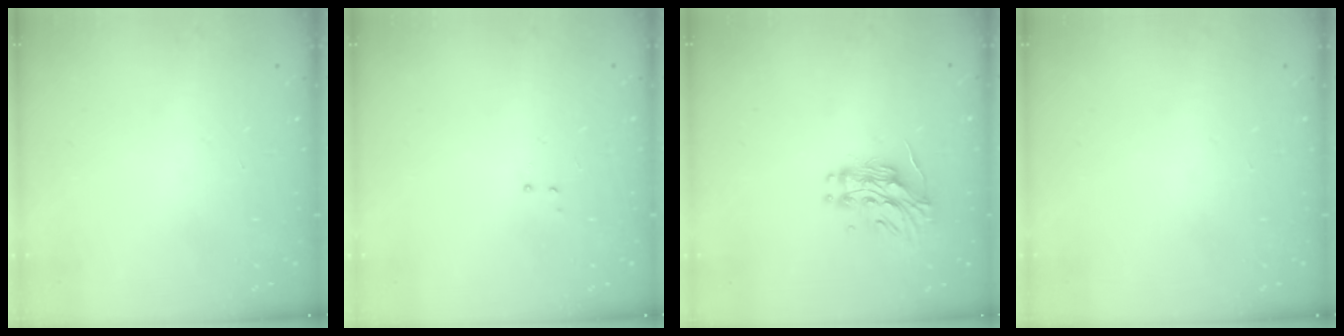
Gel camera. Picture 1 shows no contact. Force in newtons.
{"total": 2.9, "press": 2.8, "slide": 0.6}
{"total": 13.2, "press": 13.2, "slide": 0.8}
{"total": 0.0}